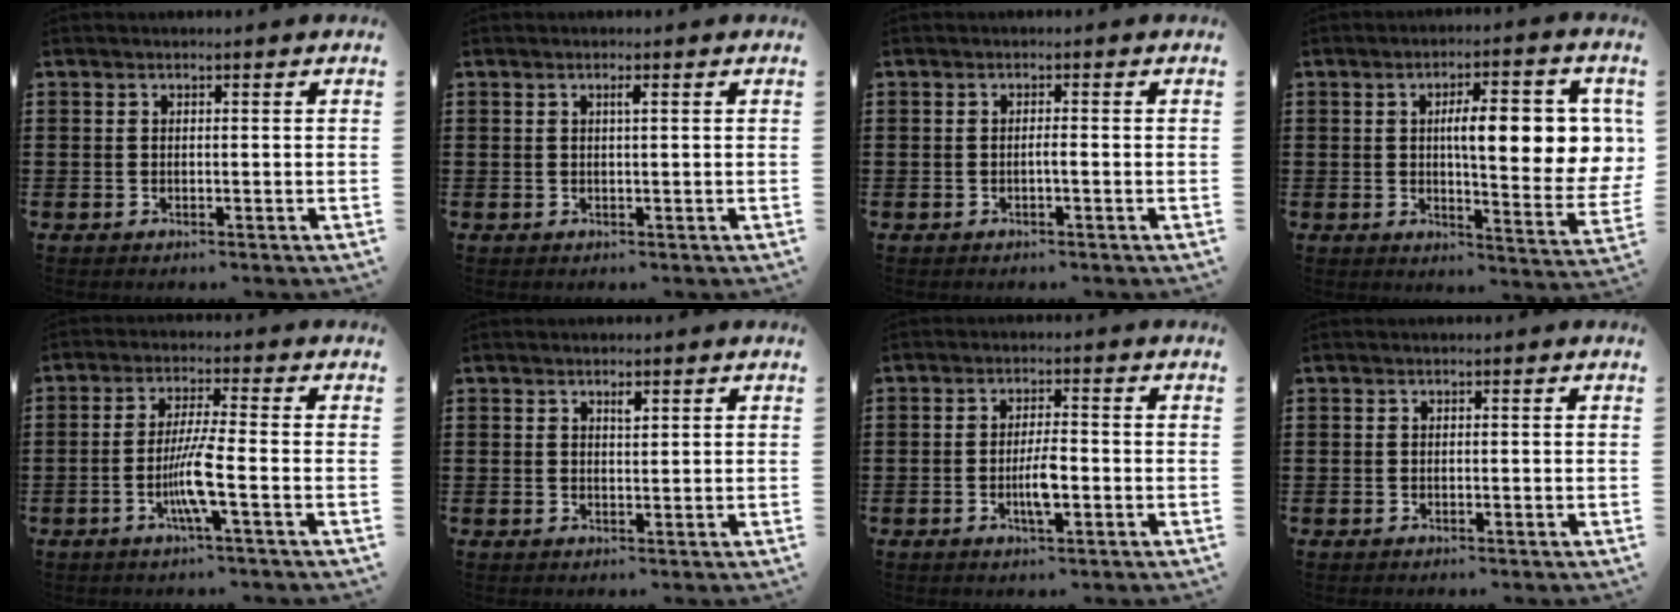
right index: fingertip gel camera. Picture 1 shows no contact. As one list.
[{"total": 0.9, "force": [0.3, -0.1, 0.8], "torque": [-0.016, -0.002, 0.005]}, {"total": 1.0, "force": [-0.5, -0.1, 0.9], "torque": [-0.016, -0.003, -0.010]}, {"total": 11.3, "force": [1.8, 3.0, 10.8], "torque": [-0.164, -0.001, 0.022]}, {"total": 6.5, "force": [-2.3, 0.0, 6.1], "torque": [-0.125, -0.017, -0.047]}, {"total": 1.4, "force": [0.8, 0.4, 1.0], "torque": [-0.013, -0.001, 0.012]}, {"total": 4.3, "force": [-1.2, 1.1, 4.0], "torque": [-0.076, 0.002, -0.024]}, {"total": 0.0}]